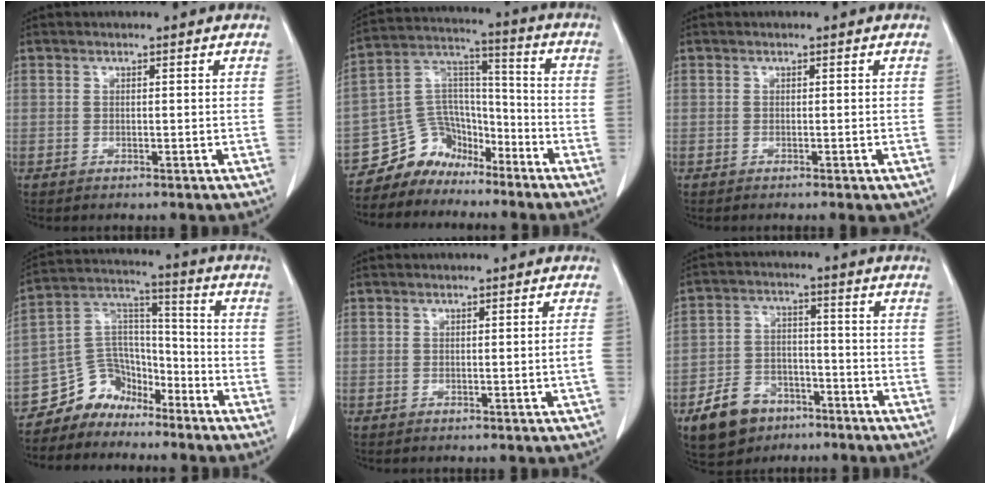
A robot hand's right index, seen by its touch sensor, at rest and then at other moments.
{"total": 9.9, "force": [-8.1, 5.7, 0.5], "torque": [-0.016, 0.063, -0.148]}
{"total": 1.0, "force": [-0.7, 0.1, 0.8], "torque": [-0.011, -0.004, -0.007]}
{"total": 9.2, "force": [-7.5, 5.3, 0.7], "torque": [-0.016, 0.056, -0.136]}
{"total": 1.2, "force": [-0.3, -0.3, 1.1], "torque": [-0.018, -0.002, -0.002]}
{"total": 9.5, "force": [-6.0, 6.2, 4.0], "torque": [-0.090, 0.008, -0.096]}